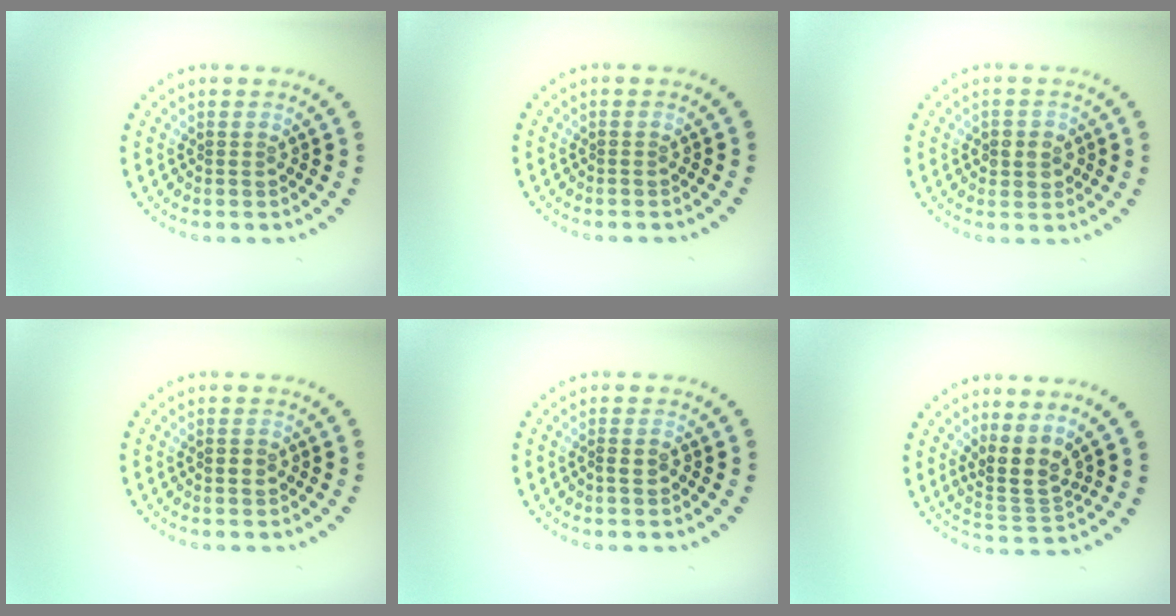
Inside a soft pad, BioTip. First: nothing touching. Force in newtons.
{"total": 0.0}
{"total": 2.3, "press": 2.2, "slide": 0.8}
{"total": 1.5, "press": 1.5, "slide": 0.0}
{"total": 0.7, "press": 0.6, "slide": 0.3}
{"total": 3.2, "press": 2.4, "slide": 2.1}